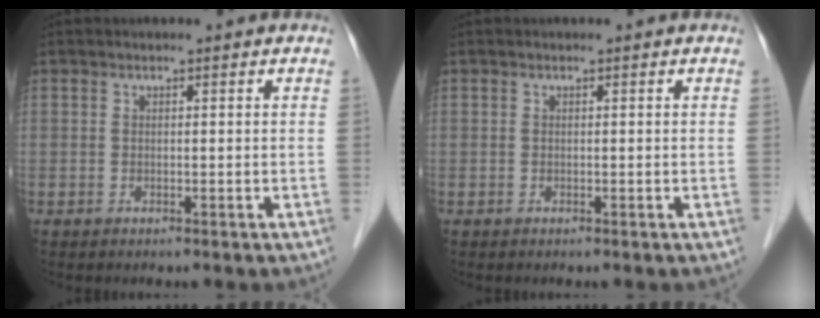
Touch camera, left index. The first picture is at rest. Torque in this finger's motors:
{"motor_torque": [0.00, 0.00, -0.02, 0.00]}